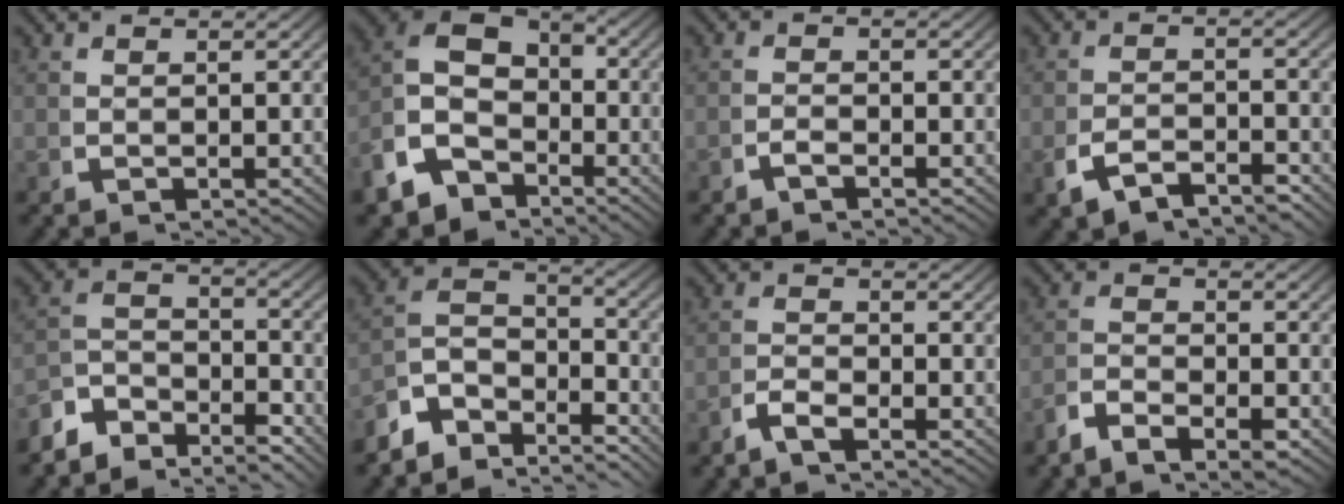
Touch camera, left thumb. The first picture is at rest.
{"total": 11.5, "force": [-1.1, 9.0, 7.0], "torque": [-0.148, -0.029, -0.018]}
{"total": 1.3, "force": [-1.1, 0.5, 0.5], "torque": [-0.010, 0.000, -0.026]}
{"total": 3.5, "force": [-2.7, 1.4, 1.7], "torque": [-0.035, -0.008, -0.045]}
{"total": 6.0, "force": [-3.5, 3.5, 3.5], "torque": [-0.058, -0.020, -0.062]}
{"total": 8.8, "force": [-2.2, 6.1, 5.9], "torque": [-0.116, -0.020, -0.046]}
{"total": 2.0, "force": [-1.3, 0.9, 1.2], "torque": [-0.025, -0.001, -0.034]}
{"total": 2.9, "force": [-2.0, 1.2, 1.7], "torque": [-0.030, -0.006, -0.046]}